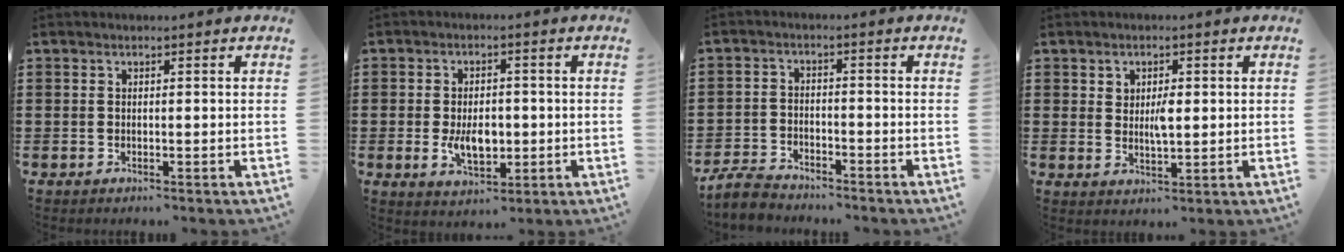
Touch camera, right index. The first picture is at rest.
{"total": 5.6, "force": [-0.9, 3.3, 4.5], "torque": [-0.071, -0.002, -0.019]}
{"total": 3.7, "force": [-3.6, 0.6, 0.7], "torque": [-0.031, 0.000, -0.078]}
{"total": 2.9, "force": [0.7, 1.4, 2.5], "torque": [-0.044, 0.000, 0.010]}